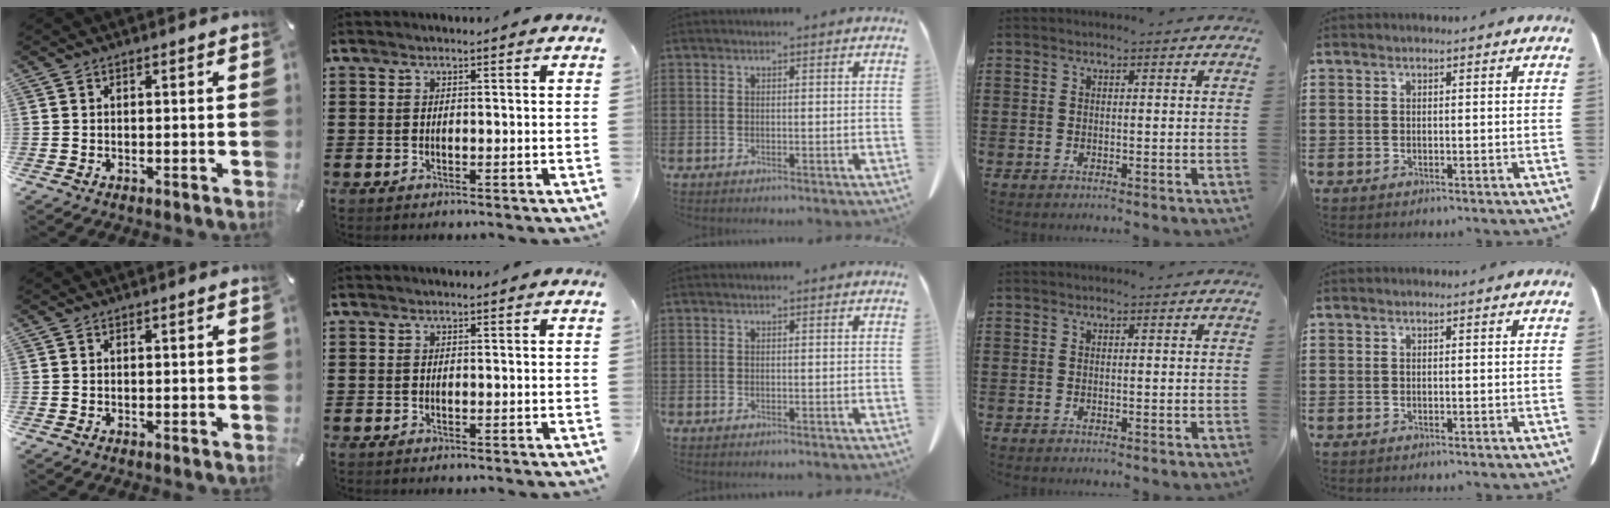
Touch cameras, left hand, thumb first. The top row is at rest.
{}